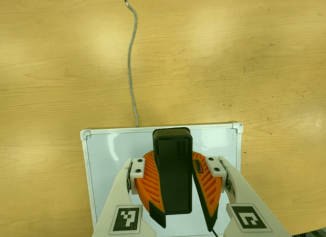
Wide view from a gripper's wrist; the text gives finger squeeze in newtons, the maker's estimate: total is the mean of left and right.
{"total": 14.1, "left": 13.1, "right": 15.1}